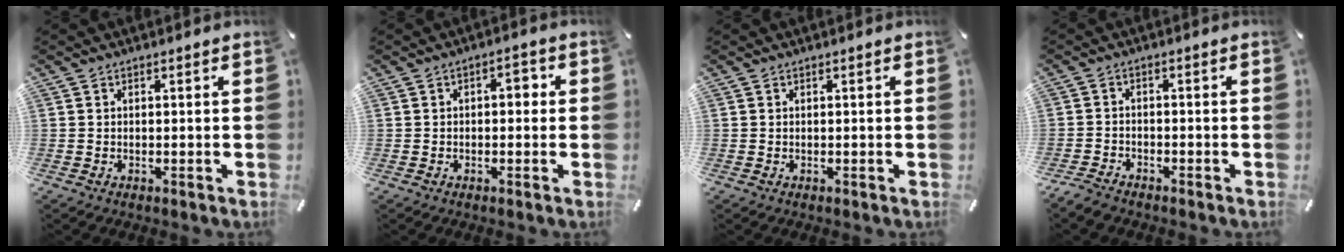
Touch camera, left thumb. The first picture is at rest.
{"total": 3.0, "force": [-0.6, 1.9, 2.2], "torque": [-0.031, 0.008, -0.019]}
{"total": 0.0}
{"total": 2.8, "force": [-2.6, 0.9, 0.5], "torque": [-0.024, 0.011, -0.056]}